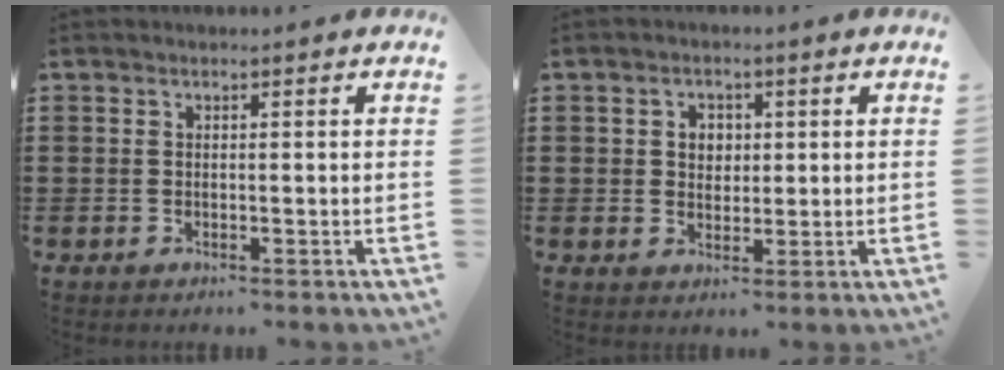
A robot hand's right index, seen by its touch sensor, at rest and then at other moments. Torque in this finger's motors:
{"motor_torque": [0.08, -0.08, 0.07, 0.05]}